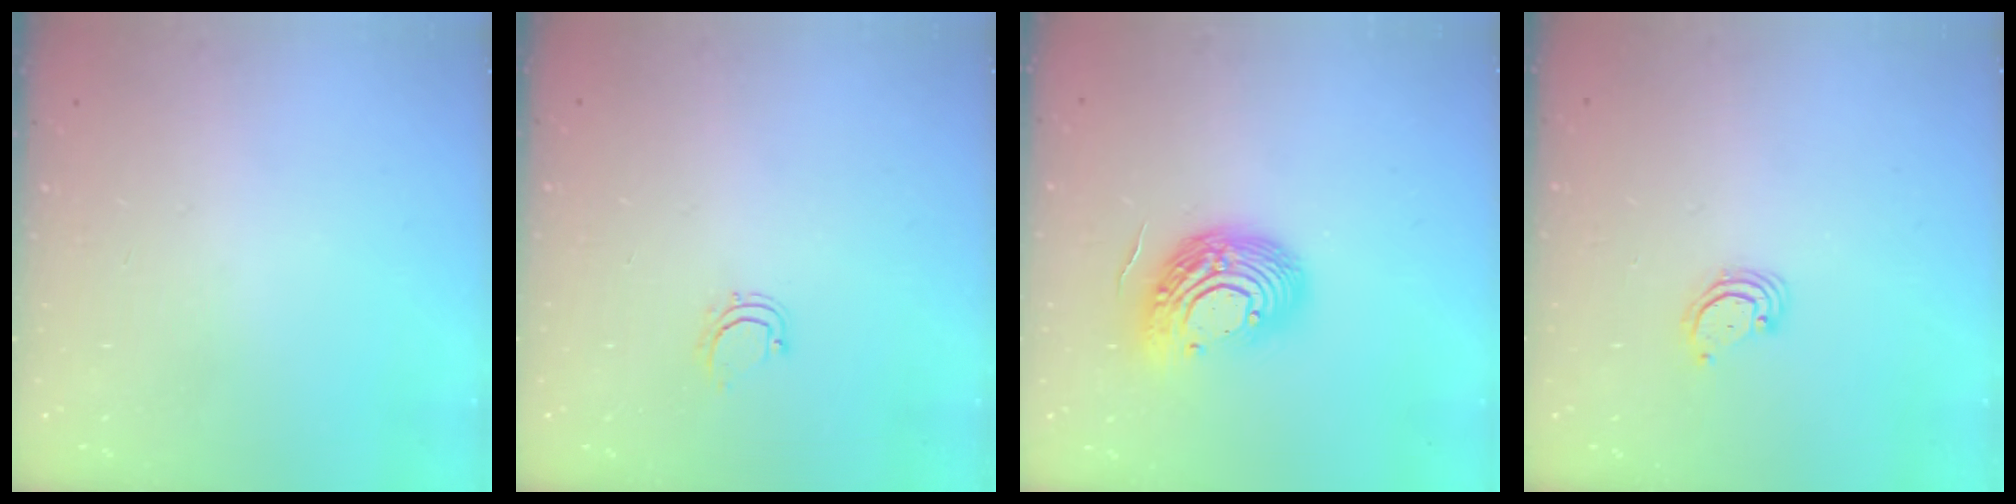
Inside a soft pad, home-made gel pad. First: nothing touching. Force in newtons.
{"total": 4.3, "press": 4.2, "slide": 0.6}
{"total": 14.4, "press": 14.3, "slide": 1.4}
{"total": 3.5, "press": 3.5, "slide": 0.3}